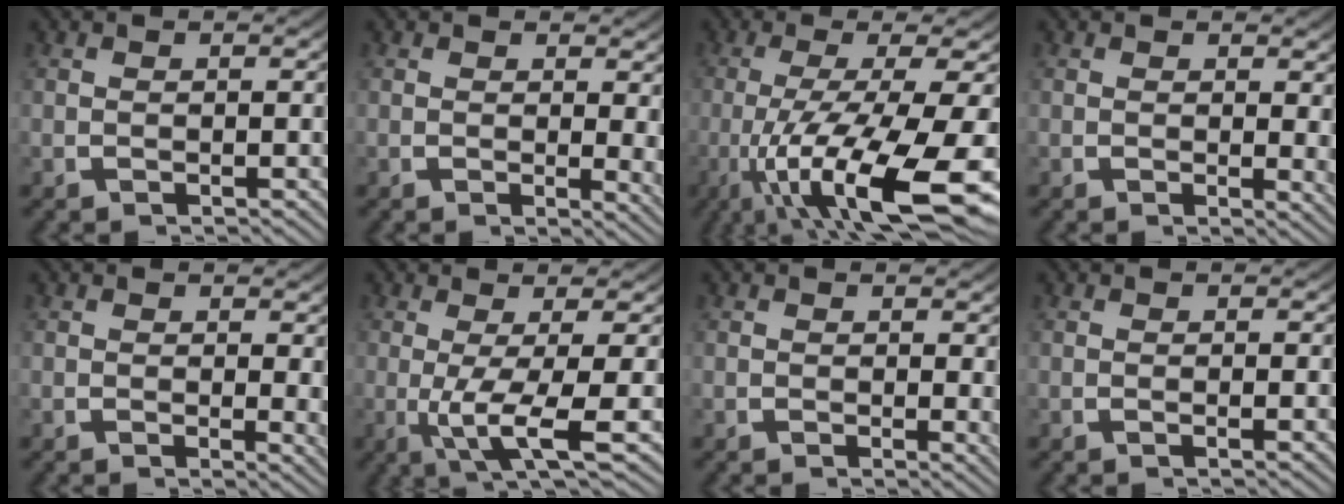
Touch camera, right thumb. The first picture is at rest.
{"total": 2.4, "force": [0.6, 0.8, 2.2], "torque": [-0.011, -0.006, 0.008]}
{"total": 14.5, "force": [-4.2, 6.4, 12.3], "torque": [-0.238, -0.053, -0.029]}
{"total": 1.7, "force": [0.7, 0.5, 1.4], "torque": [-0.008, -0.006, 0.008]}
{"total": 1.9, "force": [0.5, 0.5, 1.7], "torque": [-0.010, -0.005, 0.006]}
{"total": 8.0, "force": [-1.3, 2.9, 7.3], "torque": [-0.143, -0.029, -0.006]}
{"total": 1.3, "force": [0.5, 0.4, 1.1], "torque": [-0.007, -0.006, 0.006]}
{"total": 0.8, "force": [0.0, -0.1, 0.8], "torque": [-0.013, 0.003, -0.002]}